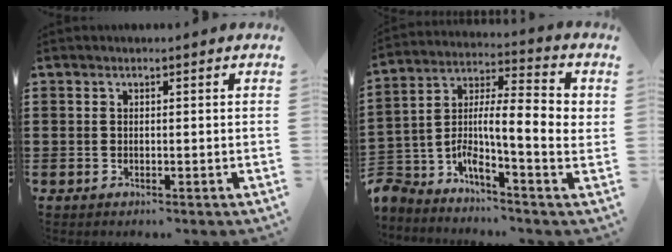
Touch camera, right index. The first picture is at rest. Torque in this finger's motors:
{"motor_torque": [0.99, -0.73, 0.90, 0.21]}